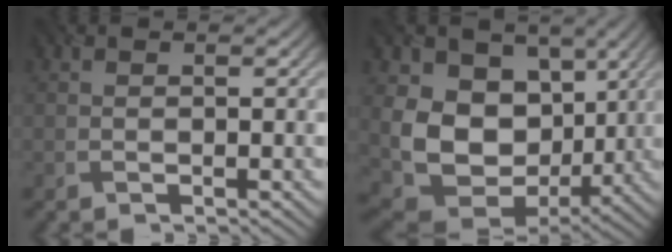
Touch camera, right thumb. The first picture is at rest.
{"total": 13.1, "force": [2.1, 10.1, 8.0], "torque": [-0.174, -0.025, 0.039]}